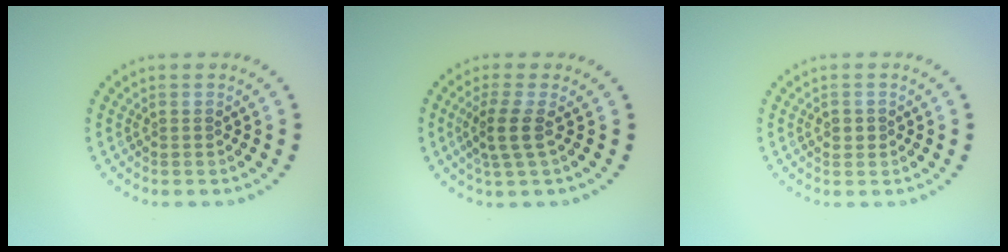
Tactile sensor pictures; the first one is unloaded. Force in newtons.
{"total": 2.4, "press": 1.9, "slide": 1.4}
{"total": 1.0, "press": 1.0, "slide": 0.3}